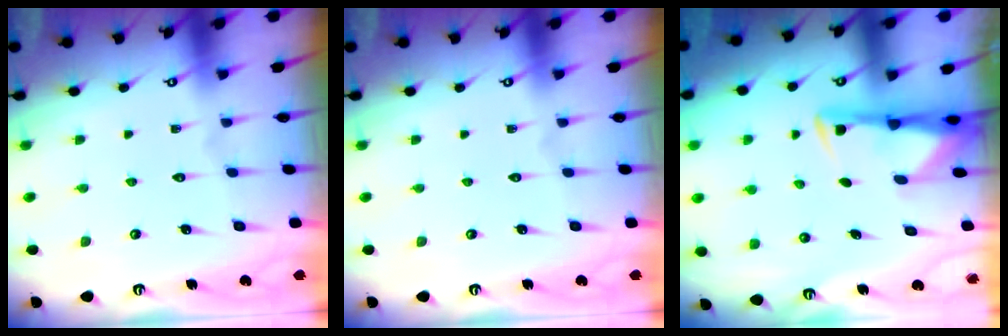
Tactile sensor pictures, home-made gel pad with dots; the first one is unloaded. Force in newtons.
{"total": 0.0}
{"total": 2.9, "press": 2.9, "slide": 0.6}